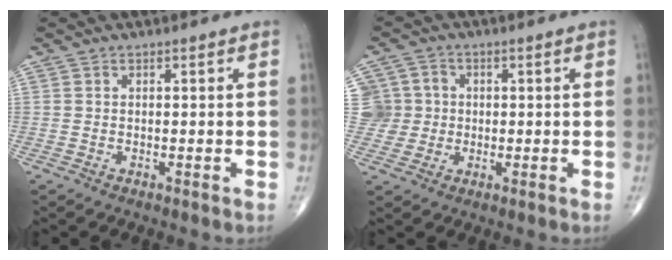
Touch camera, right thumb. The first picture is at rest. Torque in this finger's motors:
{"motor_torque": [-0.06, -0.05, 0.16, 0.11, 0.01]}